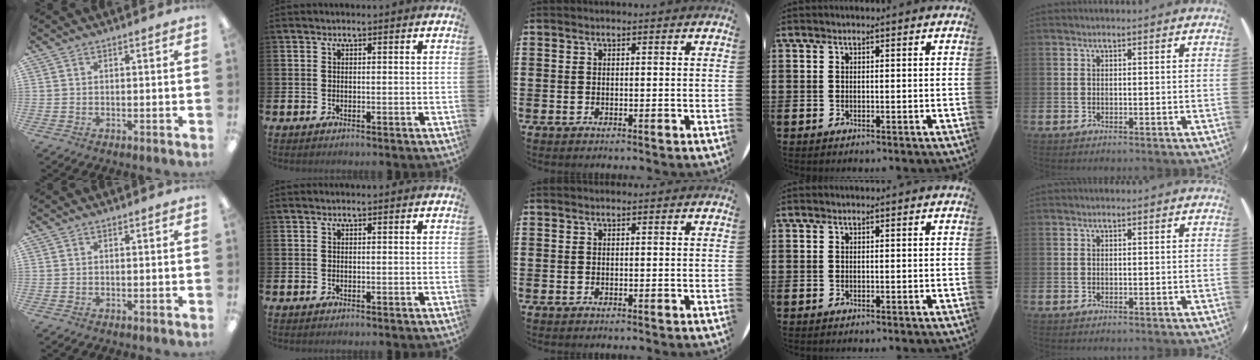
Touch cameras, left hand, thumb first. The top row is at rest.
{}